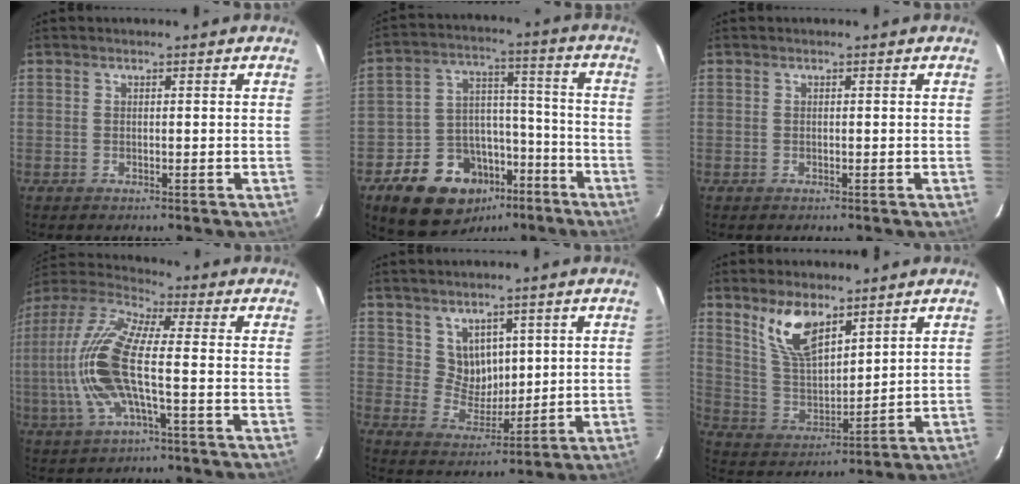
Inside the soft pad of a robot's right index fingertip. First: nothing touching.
{"total": 17.2, "force": [-10.3, 11.9, 6.9], "torque": [-0.151, 0.048, -0.140]}
{"total": 0.0}
{"total": 15.5, "force": [-2.0, 3.9, 14.9], "torque": [-0.312, 0.002, -0.043]}
{"total": 6.2, "force": [3.3, 4.9, 1.9], "torque": [-0.027, 0.003, 0.075]}
{"total": 10.6, "force": [7.0, 4.3, 6.7], "torque": [-0.129, 0.002, 0.146]}